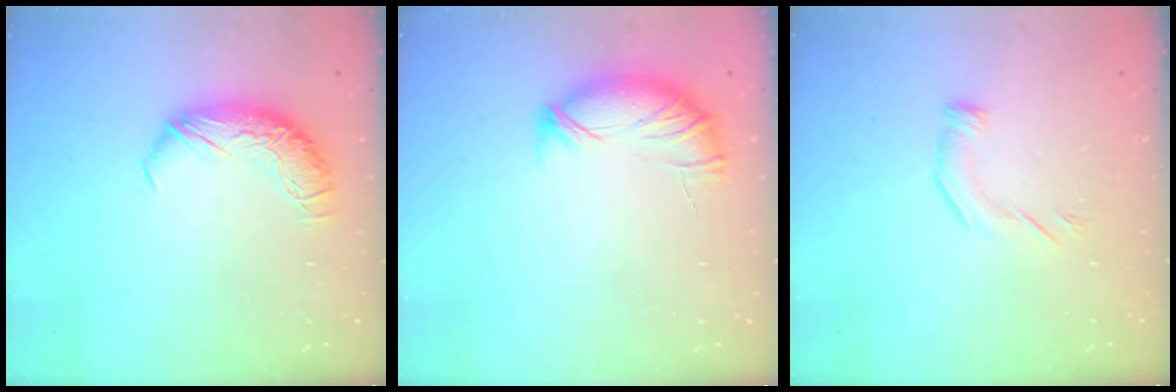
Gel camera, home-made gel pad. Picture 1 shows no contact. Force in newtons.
{"total": 4.7, "press": 4.6, "slide": 1.1}
{"total": 4.1, "press": 4.1, "slide": 0.7}